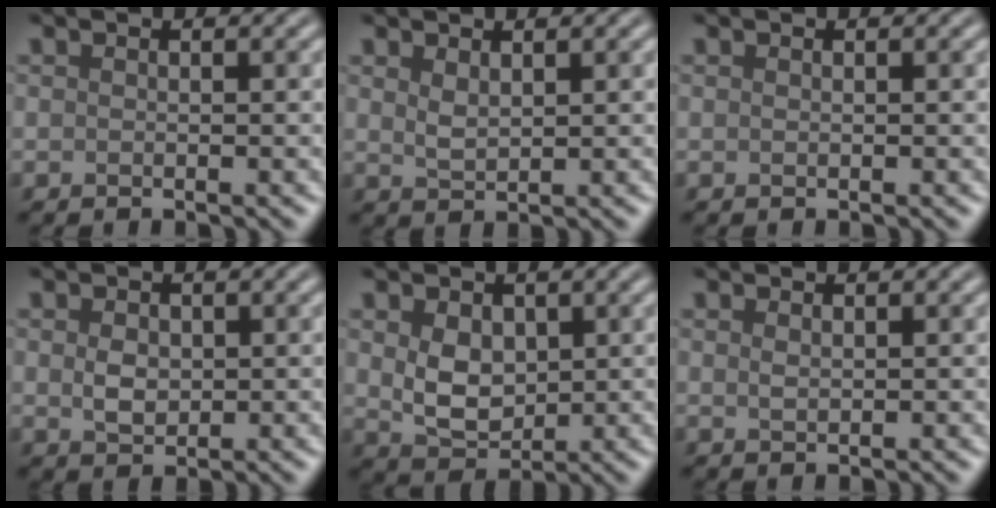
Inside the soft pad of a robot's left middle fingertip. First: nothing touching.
{"total": 1.5, "force": [0.9, 0.7, 1.0], "torque": [-0.024, -0.001, 0.023]}
{"total": 0.0}
{"total": 2.1, "force": [0.2, 1.6, 1.4], "torque": [-0.029, -0.001, 0.006]}
{"total": 3.9, "force": [0.6, 2.9, 2.6], "torque": [-0.056, -0.005, 0.015]}
{"total": 0.8, "force": [0.4, 0.4, 0.5], "torque": [-0.014, -0.001, 0.009]}